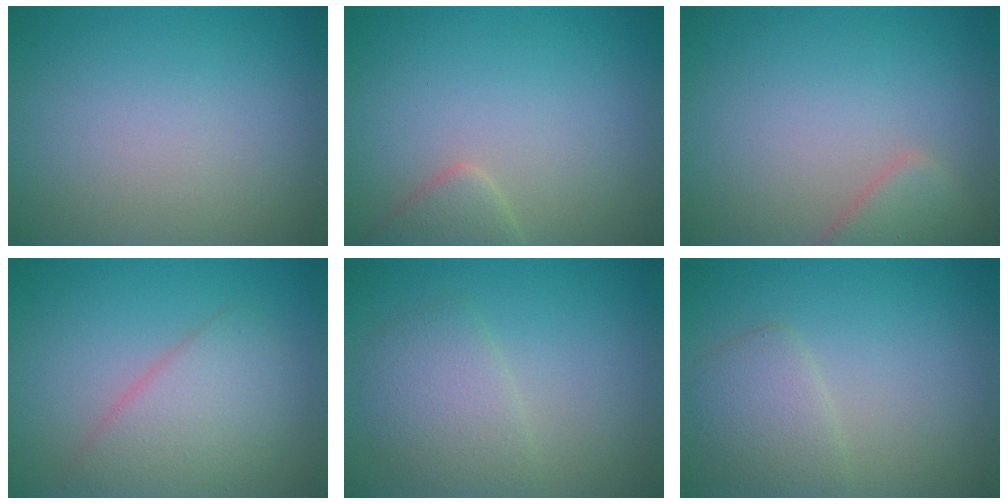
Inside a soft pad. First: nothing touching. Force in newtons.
{"total": 1.9, "press": 1.9, "slide": 0.2}
{"total": 2.4, "press": 2.4, "slide": 0.2}
{"total": 3.9, "press": 3.9, "slide": 0.0}
{"total": 3.0, "press": 3.0, "slide": 0.1}
{"total": 2.6, "press": 2.6, "slide": 0.3}